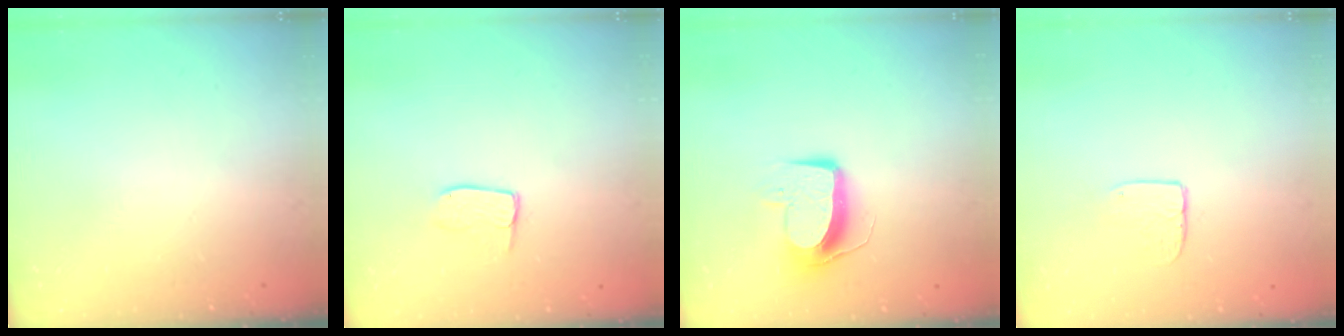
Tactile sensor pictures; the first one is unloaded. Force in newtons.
{"total": 5.3, "press": 5.3, "slide": 0.4}
{"total": 10.5, "press": 10.5, "slide": 0.4}
{"total": 5.4, "press": 5.4, "slide": 0.4}